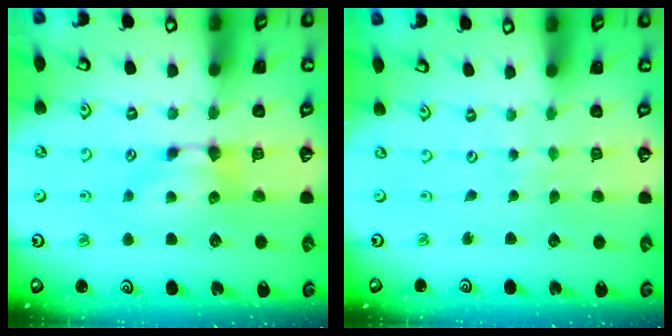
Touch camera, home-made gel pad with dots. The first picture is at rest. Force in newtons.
{"total": 5.5, "press": 5.5, "slide": 0.3}